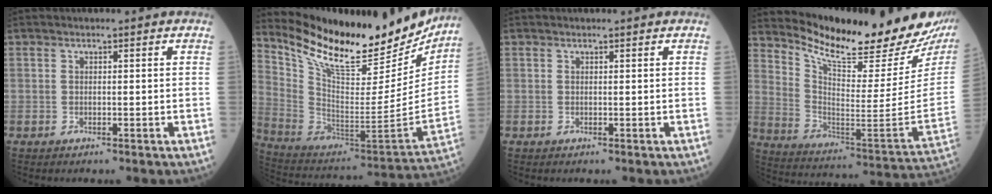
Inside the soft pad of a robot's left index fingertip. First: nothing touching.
{"total": 24.8, "force": [20.9, 6.6, 11.6], "torque": [-0.206, -0.041, 0.325]}
{"total": 0.6, "force": [0.6, 0.0, 0.1], "torque": [-0.007, 0.002, 0.009]}
{"total": 24.9, "force": [22.1, 2.8, 11.2], "torque": [-0.195, -0.096, 0.316]}